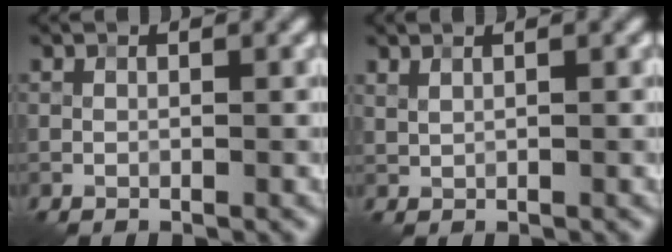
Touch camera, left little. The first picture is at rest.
{"total": 0.8, "force": [0.8, 0.1, 0.4], "torque": [-0.012, -0.001, 0.017]}